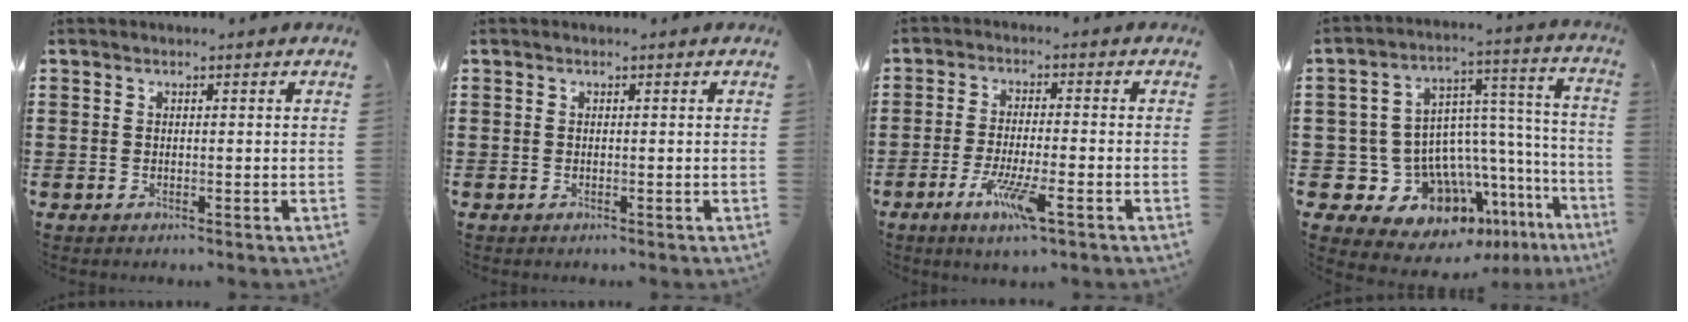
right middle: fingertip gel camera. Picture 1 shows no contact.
{"total": 0.0}
{"total": 6.6, "force": [-3.3, 0.9, 5.7], "torque": [-0.113, -0.014, -0.058]}
{"total": 10.3, "force": [-6.3, 7.7, 2.9], "torque": [-0.078, -0.014, -0.098]}